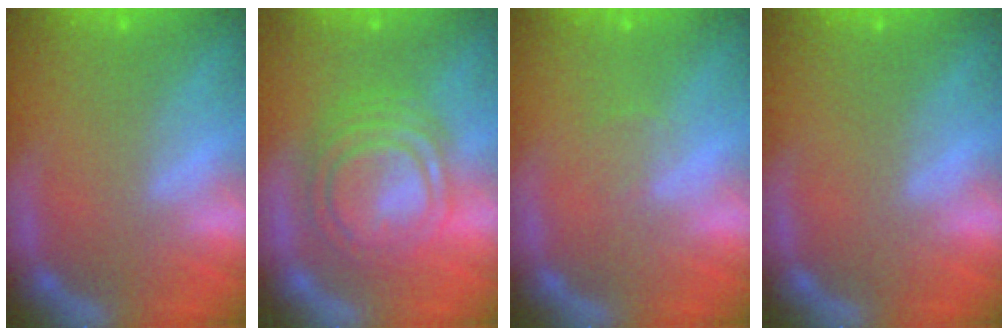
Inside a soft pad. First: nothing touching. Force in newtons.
{"total": 9.0}
{"total": 1.0}
{"total": 0.0}